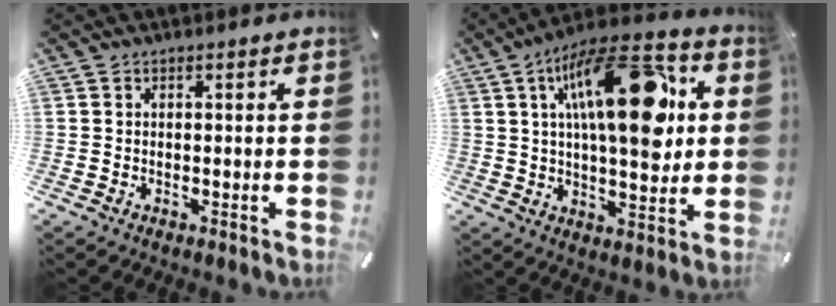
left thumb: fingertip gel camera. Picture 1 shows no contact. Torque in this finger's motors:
{"motor_torque": [2.22, 2.78, 1.53, -1.24, 0.57]}